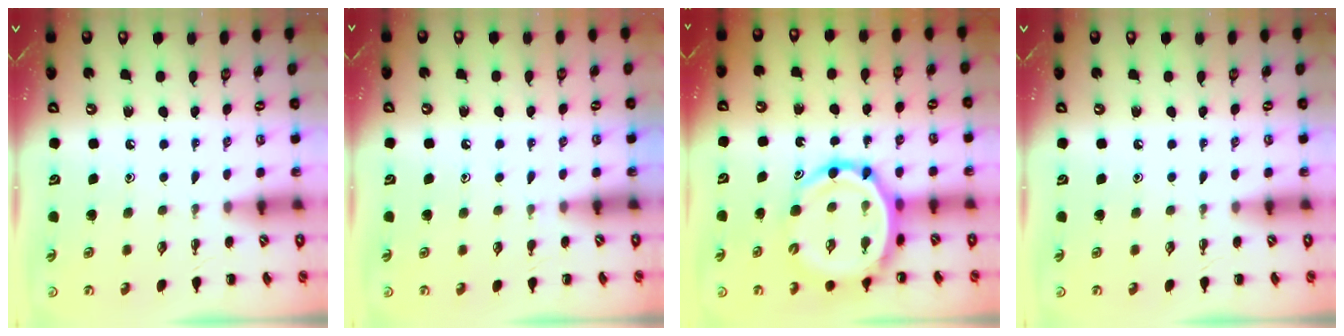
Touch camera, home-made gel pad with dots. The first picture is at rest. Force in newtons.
{"total": 3.3, "press": 3.1, "slide": 1.2}
{"total": 13.7, "press": 13.1, "slide": 4.0}
{"total": 0.0}